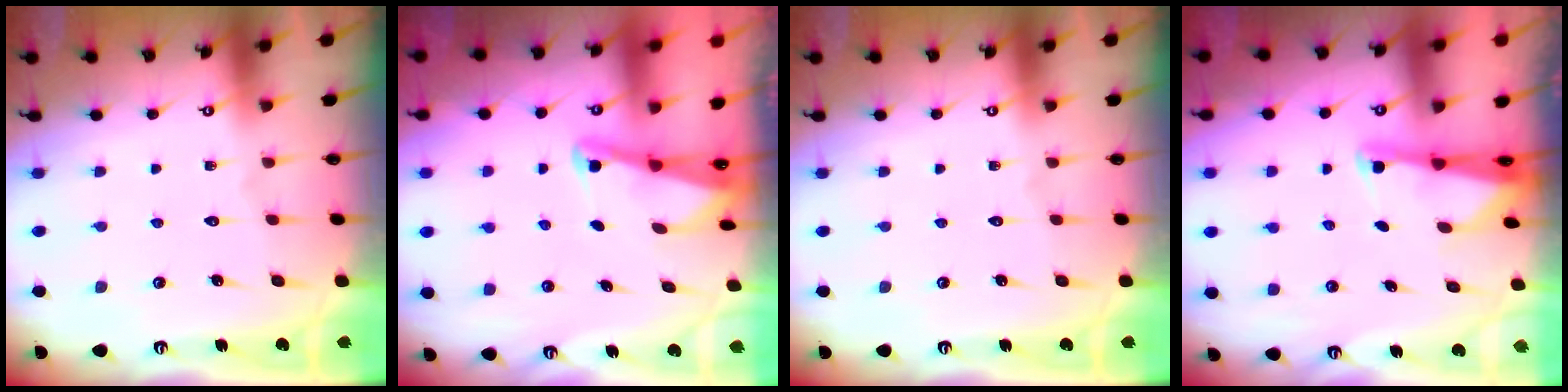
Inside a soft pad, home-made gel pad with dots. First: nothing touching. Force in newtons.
{"total": 2.2, "press": 2.2, "slide": 0.3}
{"total": 0.0}
{"total": 2.9, "press": 2.8, "slide": 0.5}